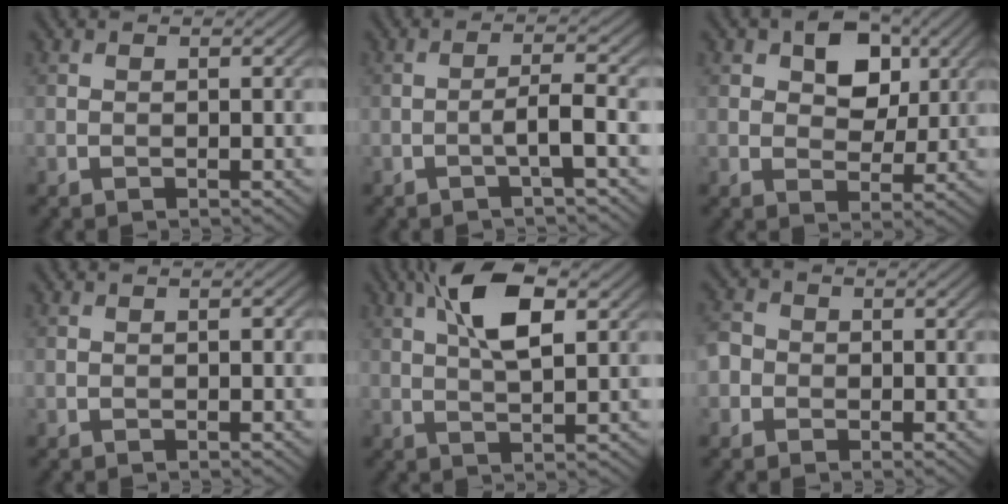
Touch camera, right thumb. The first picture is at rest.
{"total": 3.1, "force": [-1.2, 0.1, 2.9], "torque": [-0.052, 0.015, -0.033]}
{"total": 6.8, "force": [2.5, 4.6, 4.4], "torque": [-0.069, 0.002, 0.030]}
{"total": 0.6, "force": [-0.1, 0.3, 0.5], "torque": [-0.009, 0.000, 0.000]}
{"total": 8.1, "force": [3.1, 2.8, 6.9], "torque": [-0.133, 0.013, 0.052]}
{"total": 3.0, "force": [-0.8, 2.8, 0.8], "torque": [-0.016, 0.002, -0.028]}